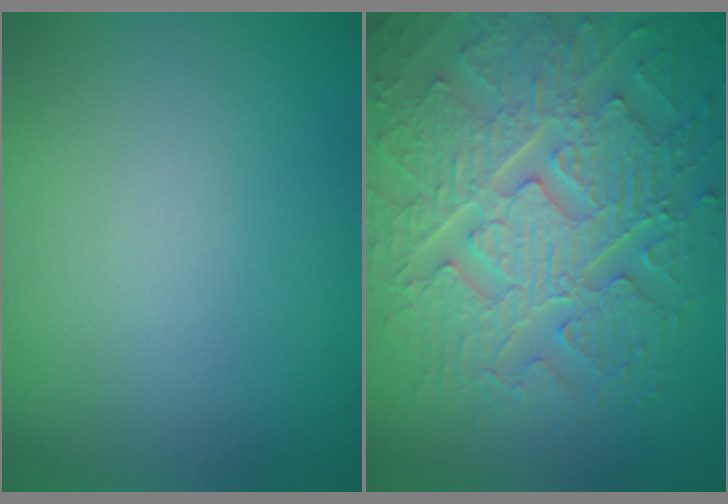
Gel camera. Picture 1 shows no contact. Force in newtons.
{"total": 9.2, "press": 6.8, "slide": 6.2}